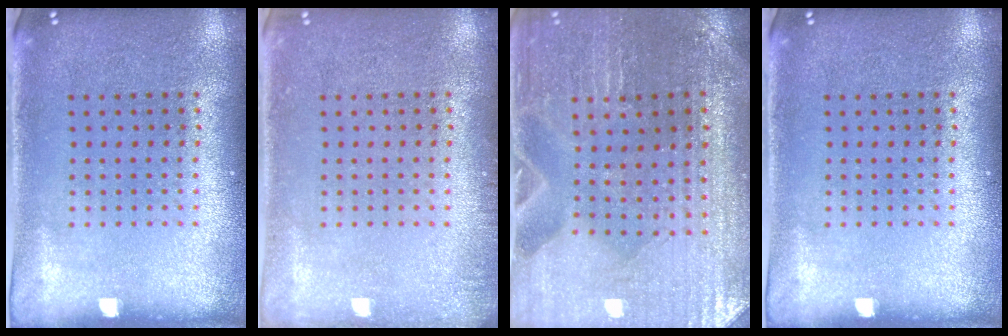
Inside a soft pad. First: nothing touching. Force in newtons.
{"total": 1.1, "press": 1.0, "slide": 0.2}
{"total": 1.5, "press": 1.4, "slide": 0.2}
{"total": 0.0}